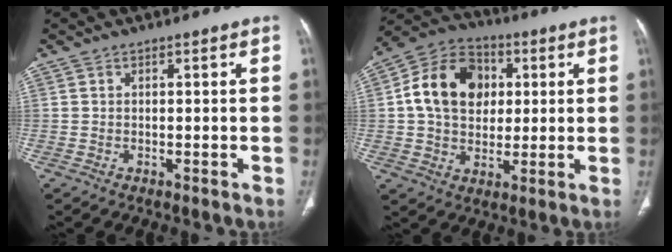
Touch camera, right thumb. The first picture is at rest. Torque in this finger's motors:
{"motor_torque": [0.78, 1.92, 0.55, -0.35, 0.10]}